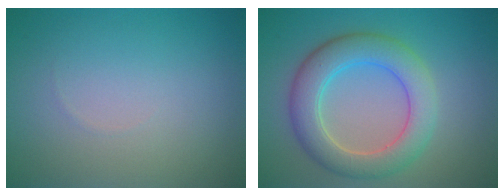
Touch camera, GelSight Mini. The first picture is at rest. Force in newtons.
{"total": 6.0, "press": 6.0, "slide": 0.4}